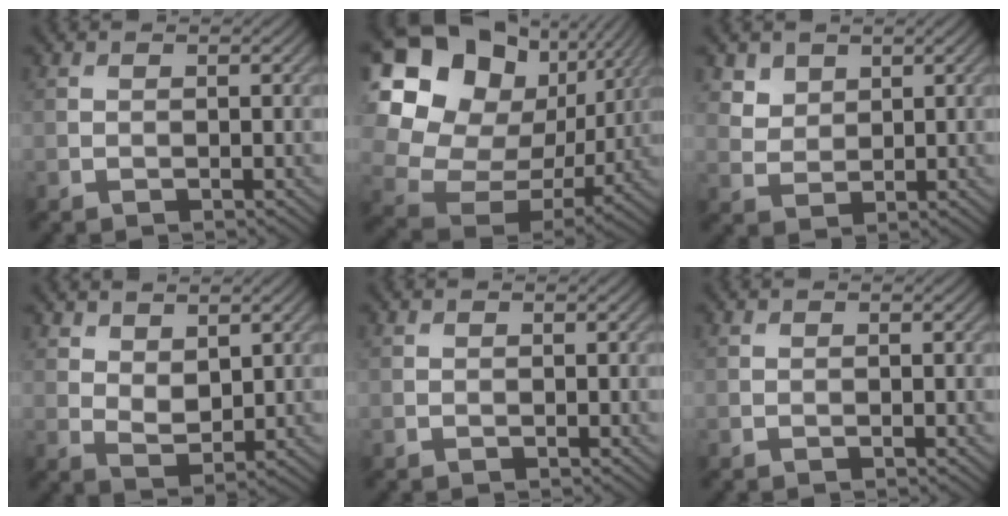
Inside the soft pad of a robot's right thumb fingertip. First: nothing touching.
{"total": 19.8, "force": [6.5, 15.5, 10.5], "torque": [-0.286, 0.033, 0.151]}
{"total": 3.3, "force": [2.3, 2.2, 0.8], "torque": [-0.032, -0.016, 0.057]}
{"total": 4.0, "force": [2.5, 2.2, 2.2], "torque": [-0.050, -0.009, 0.050]}
{"total": 0.0}
{"total": 0.0}